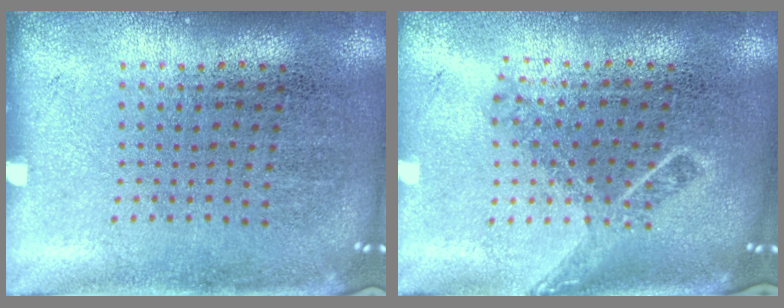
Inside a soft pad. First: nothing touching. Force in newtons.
{"total": 1.6, "press": 1.2, "slide": 1.1}